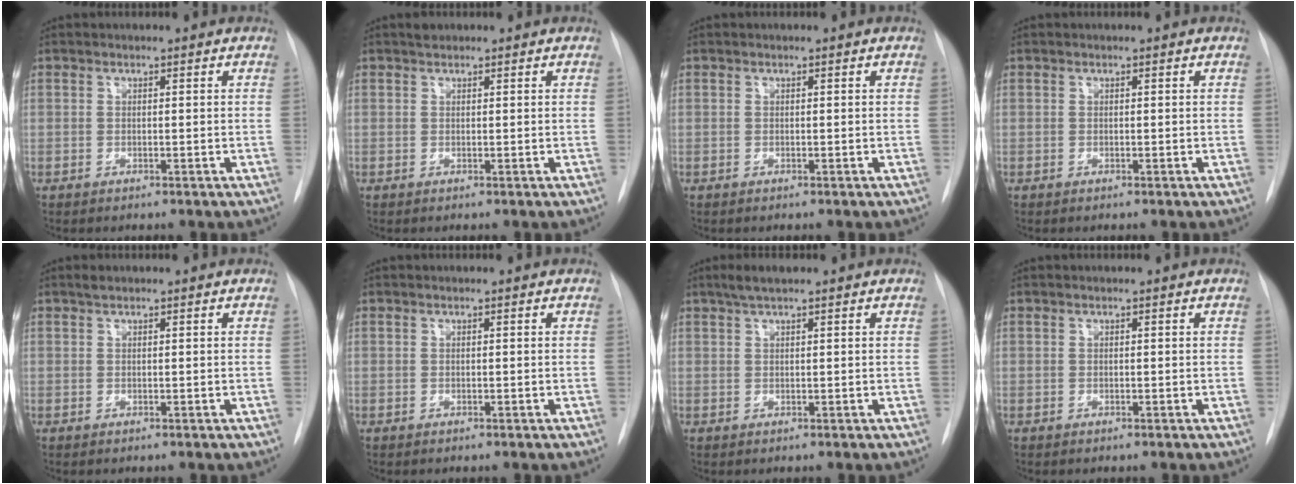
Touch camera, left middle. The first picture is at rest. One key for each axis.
{"total": 0.9, "fx": 0.8, "fy": 0.4, "fz": 0.2, "tx": -0.010, "ty": 0.005, "tz": 0.013}
{"total": 0.0}
{"total": 0.0}
{"total": 0.7, "fx": 0.6, "fy": 0.2, "fz": 0.3, "tx": -0.012, "ty": 0.007, "tz": 0.012}
{"total": 0.0}
{"total": 2.6, "fx": 1.9, "fy": 0.3, "fz": 1.8, "tx": -0.040, "ty": 0.008, "tz": 0.036}
{"total": 0.0}